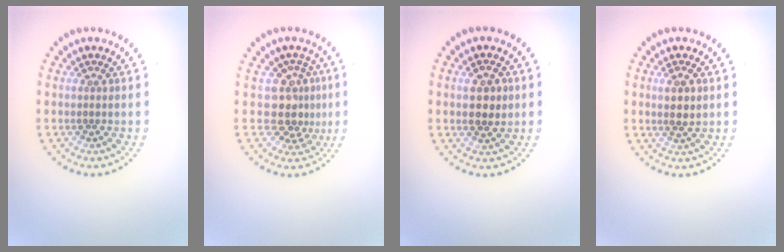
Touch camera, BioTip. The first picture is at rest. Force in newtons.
{"total": 3.2, "press": 2.4, "slide": 2.1}
{"total": 2.8, "press": 2.8, "slide": 0.3}
{"total": 2.4, "press": 2.3, "slide": 0.9}